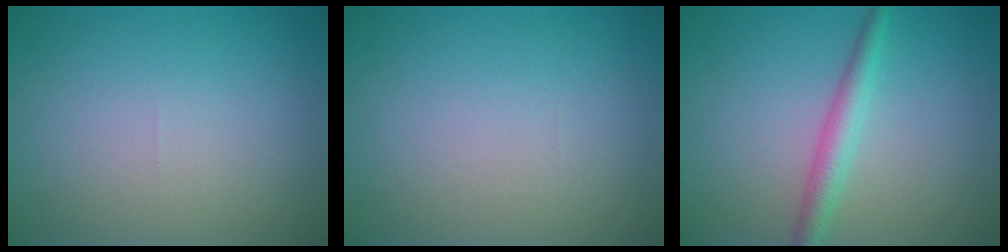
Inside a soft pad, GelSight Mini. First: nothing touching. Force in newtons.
{"total": 0.0}
{"total": 2.6, "press": 2.6, "slide": 0.0}